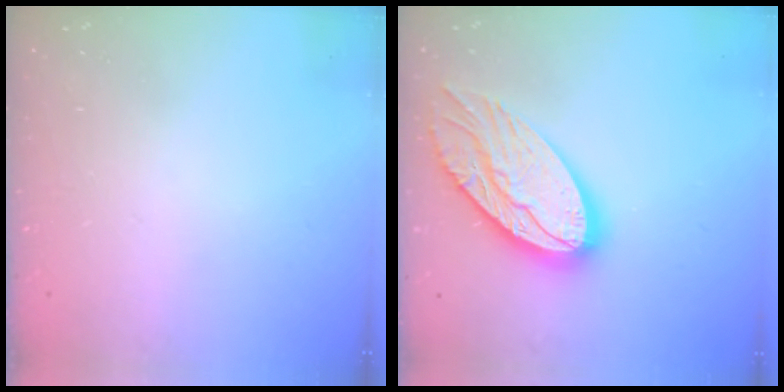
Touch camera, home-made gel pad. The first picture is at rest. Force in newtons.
{"total": 19.9, "press": 19.9, "slide": 1.5}